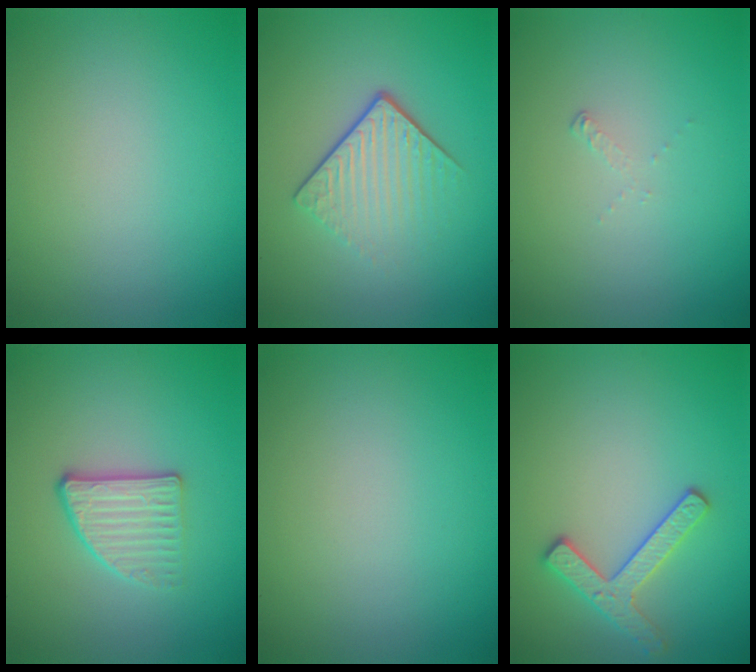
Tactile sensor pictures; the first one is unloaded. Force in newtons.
{"total": 4.2, "press": 2.5, "slide": 3.4}
{"total": 0.6, "press": 0.2, "slide": 0.6}
{"total": 2.9, "press": 2.5, "slide": 1.4}
{"total": 0.0}
{"total": 2.5, "press": 2.5, "slide": 0.4}